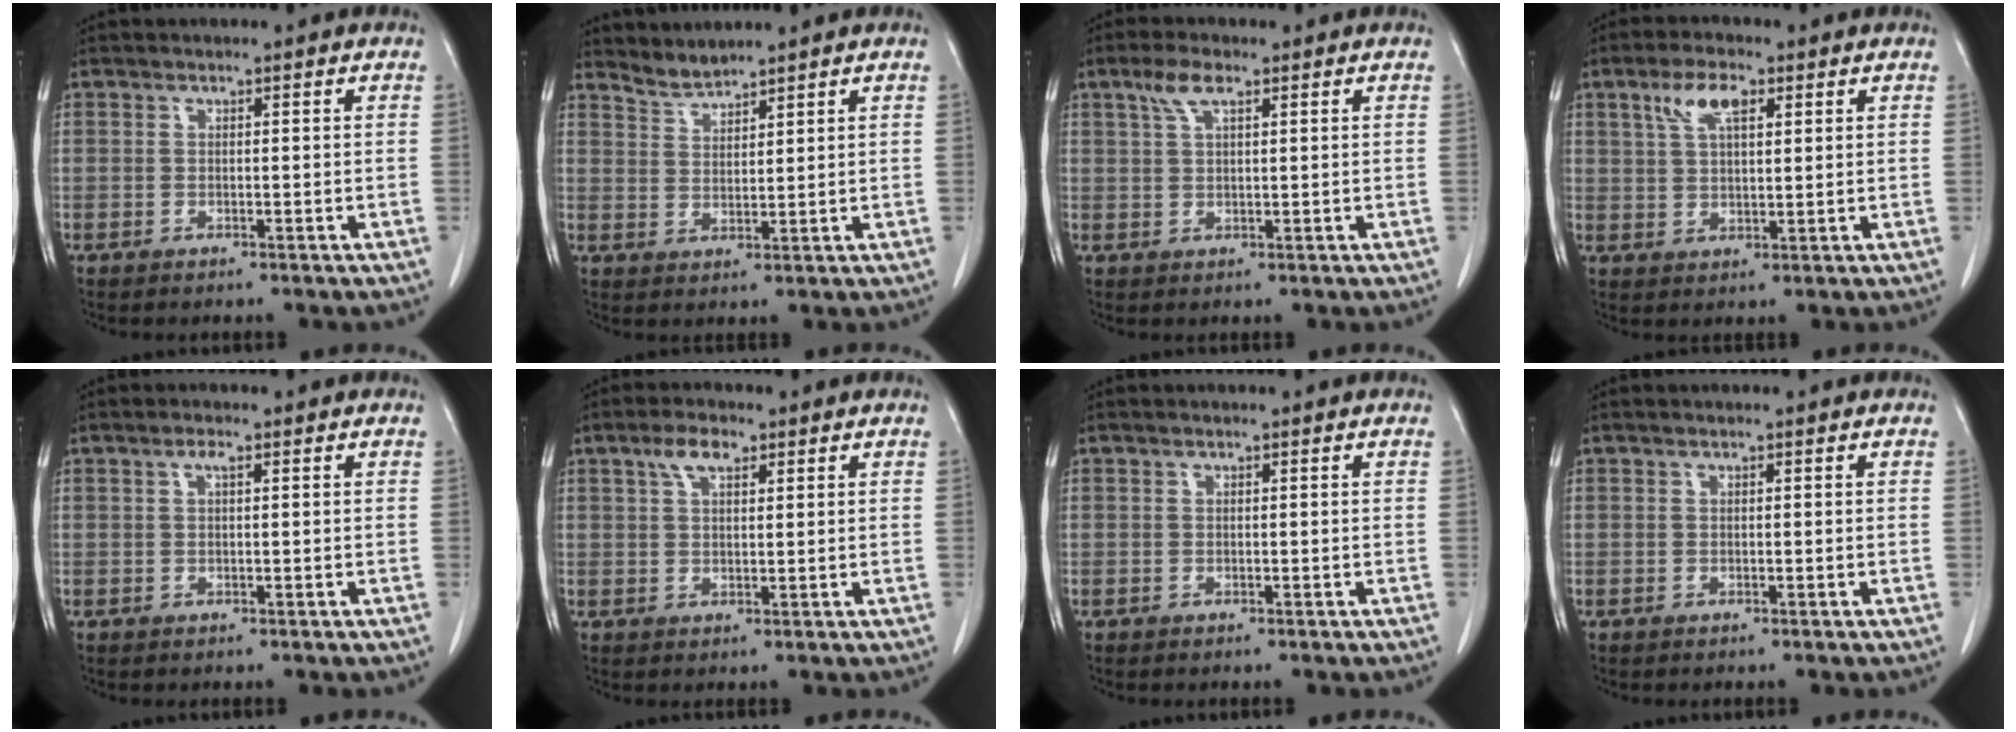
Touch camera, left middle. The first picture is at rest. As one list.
[{"total": 5.0, "force": [5.0, 0.1, -0.4], "torque": [0.000, 0.001, 0.107]}, {"total": 3.6, "force": [2.2, 1.1, 2.7], "torque": [-0.063, 0.009, 0.046]}, {"total": 5.8, "force": [2.9, 2.2, 4.5], "torque": [-0.093, 0.011, 0.057]}, {"total": 1.1, "force": [0.5, 0.2, 1.0], "torque": [-0.019, 0.001, 0.008]}, {"total": 3.8, "force": [2.2, 1.5, 2.7], "torque": [-0.058, 0.010, 0.045]}, {"total": 0.0}, {"total": 0.0}]